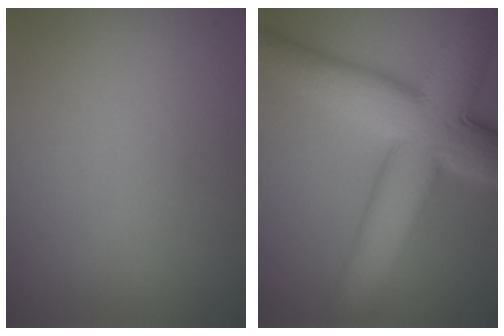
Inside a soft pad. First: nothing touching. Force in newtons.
{"total": 12.0, "press": 12.0, "slide": 0.4}